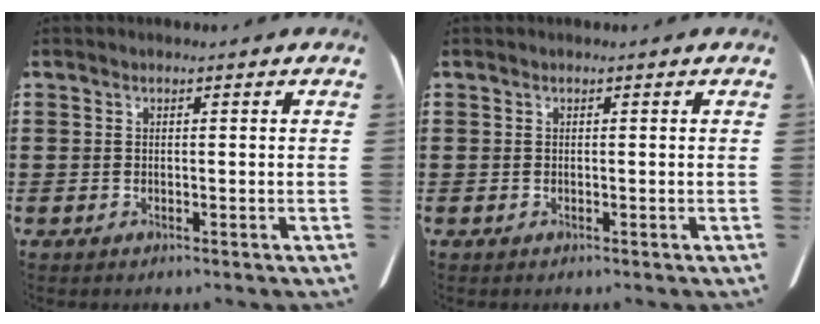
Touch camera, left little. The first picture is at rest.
{"total": 0.0}